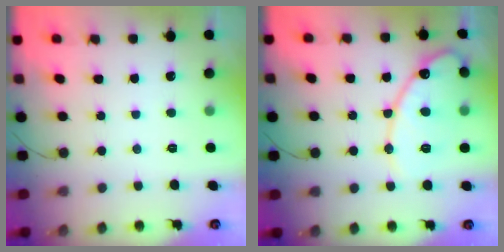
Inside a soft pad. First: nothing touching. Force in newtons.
{"total": 15.4, "press": 15.4, "slide": 1.3}